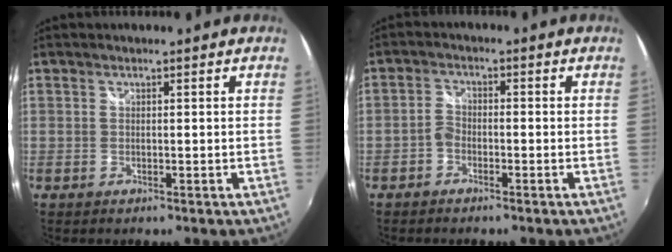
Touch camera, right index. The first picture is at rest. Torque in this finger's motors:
{"motor_torque": [-0.05, 0.03, 0.00, 0.00]}